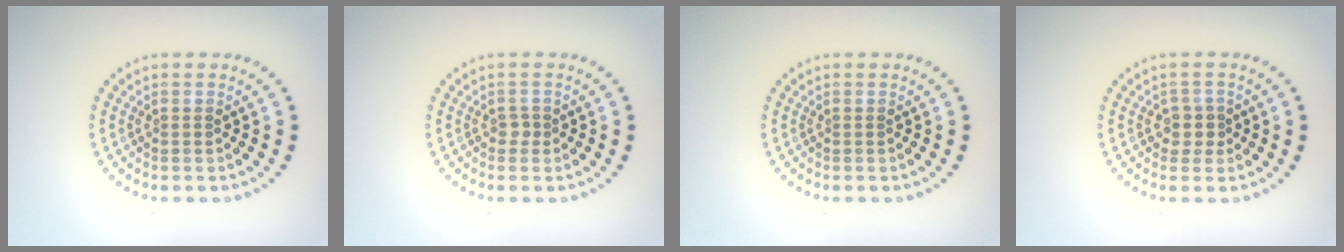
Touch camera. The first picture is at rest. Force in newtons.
{"total": 0.7, "press": 0.6, "slide": 0.4}
{"total": 0.0}
{"total": 1.8, "press": 1.6, "slide": 0.9}